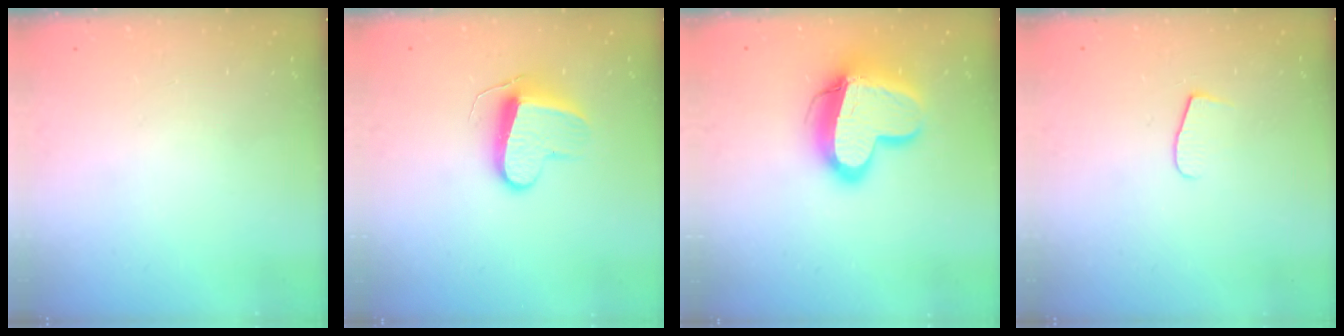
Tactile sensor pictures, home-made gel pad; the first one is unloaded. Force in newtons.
{"total": 9.9, "press": 9.9, "slide": 0.6}
{"total": 17.7, "press": 17.6, "slide": 1.5}
{"total": 7.5, "press": 7.5, "slide": 0.6}